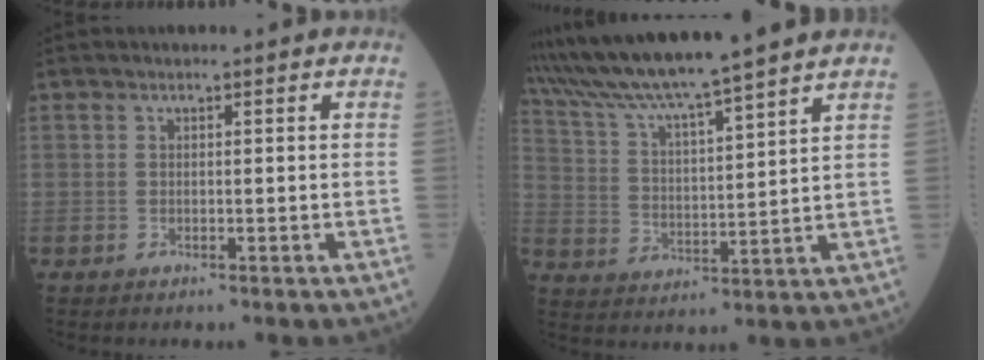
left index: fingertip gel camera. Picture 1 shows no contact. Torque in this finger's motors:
{"motor_torque": [0.43, -0.33, 1.05, 0.21]}